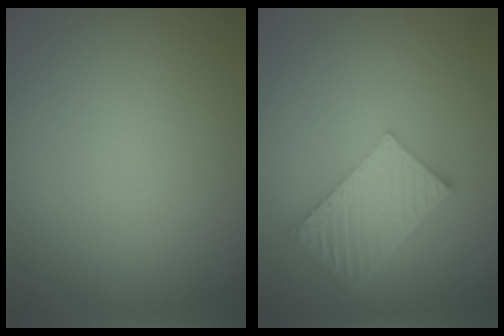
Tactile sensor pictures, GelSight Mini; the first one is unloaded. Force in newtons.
{"total": 5.9, "press": 4.2, "slide": 4.2}